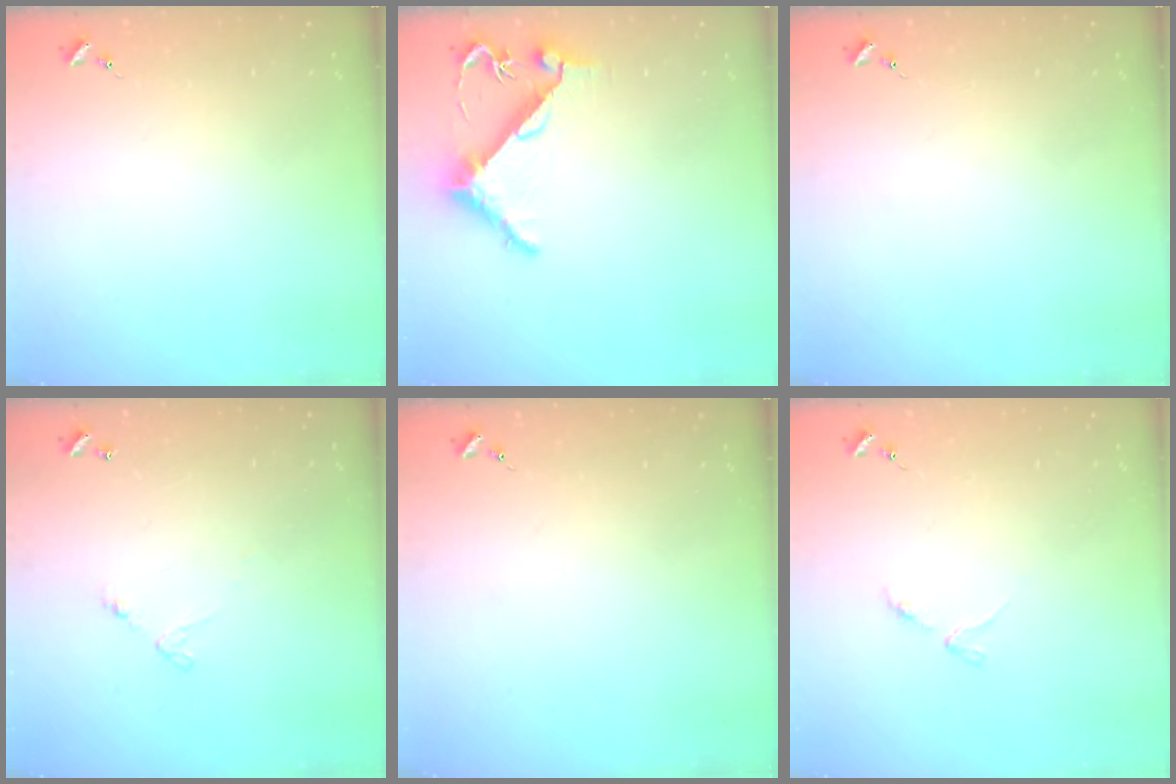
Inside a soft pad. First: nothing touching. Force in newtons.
{"total": 6.3, "press": 6.3, "slide": 0.6}
{"total": 0.0}
{"total": 4.9, "press": 4.8, "slide": 0.3}
{"total": 0.0}
{"total": 2.9, "press": 2.8, "slide": 0.4}